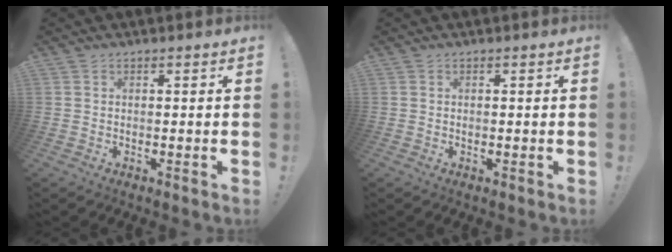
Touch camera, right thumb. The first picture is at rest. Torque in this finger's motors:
{"motor_torque": [0.15, 0.05, 0.12, -0.16, 0.00]}